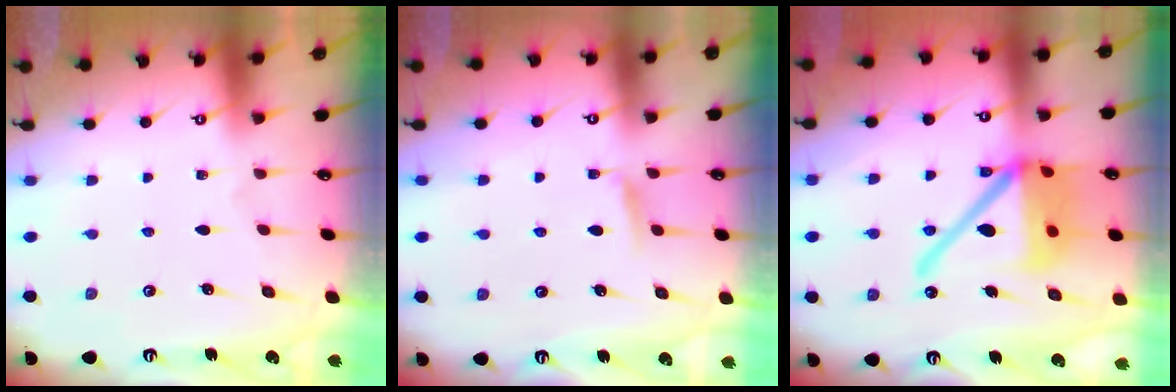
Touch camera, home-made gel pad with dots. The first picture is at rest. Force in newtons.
{"total": 4.4, "press": 4.4, "slide": 0.7}
{"total": 19.4, "press": 19.2, "slide": 3.1}